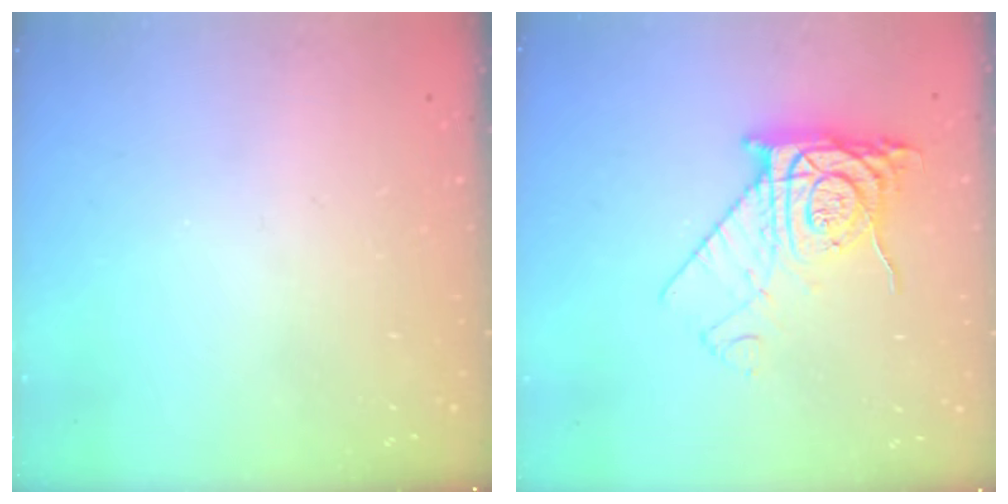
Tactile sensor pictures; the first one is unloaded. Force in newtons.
{"total": 11.1, "press": 11.1, "slide": 1.1}